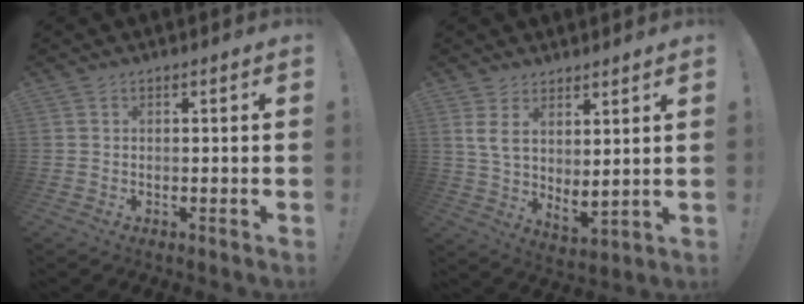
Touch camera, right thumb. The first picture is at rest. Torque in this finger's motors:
{"motor_torque": [0.36, 0.37, 0.51, 0.34, 0.10]}